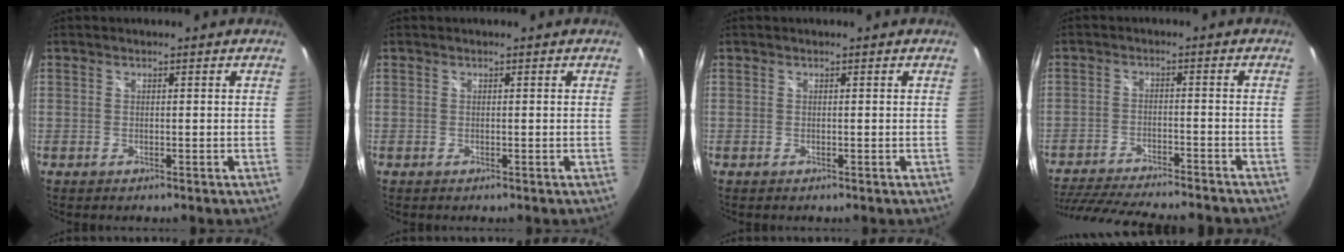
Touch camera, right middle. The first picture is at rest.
{"total": 0.0}
{"total": 0.0}
{"total": 20.5, "force": [-17.9, 3.9, 9.3], "torque": [-0.185, -0.030, -0.263]}